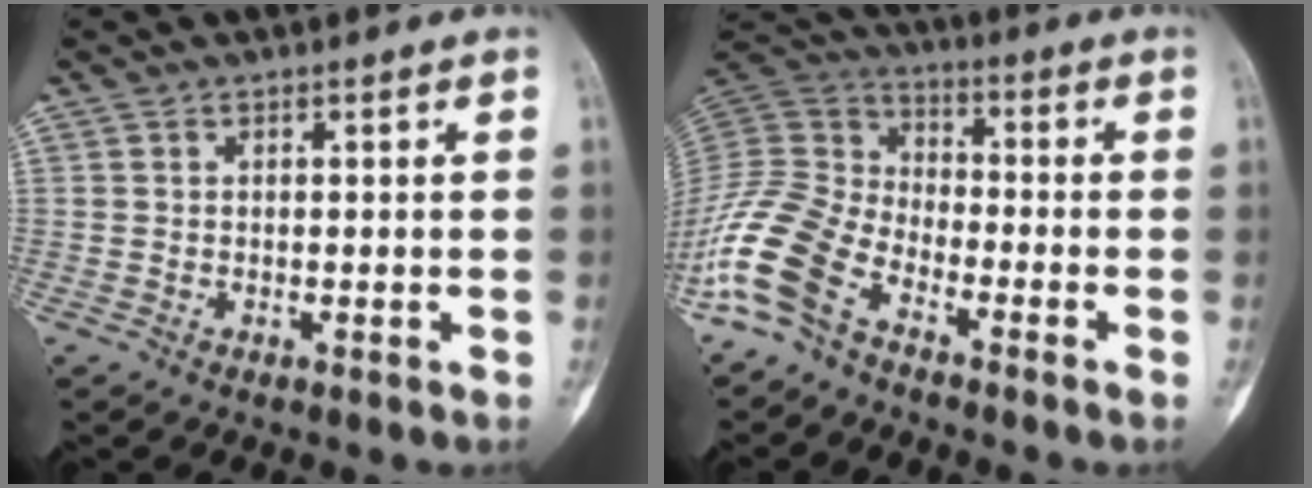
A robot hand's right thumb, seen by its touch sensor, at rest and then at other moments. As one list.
[{"total": 13.1, "force": [-8.1, 6.9, 7.6], "torque": [-0.163, 0.055, -0.175]}]